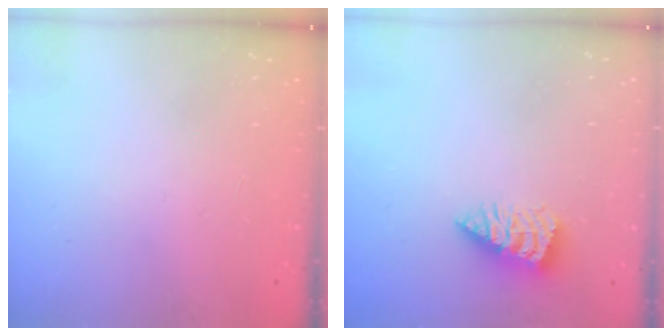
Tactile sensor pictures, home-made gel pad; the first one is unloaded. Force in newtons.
{"total": 2.6, "press": 2.6, "slide": 0.1}